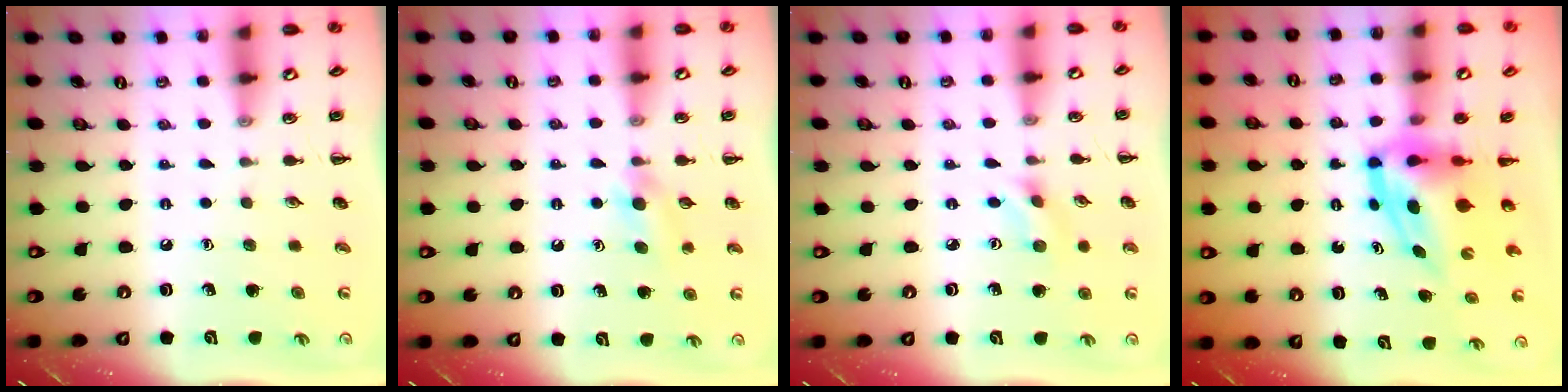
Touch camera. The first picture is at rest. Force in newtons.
{"total": 5.9, "press": 5.6, "slide": 1.9}
{"total": 2.6, "press": 2.4, "slide": 1.0}
{"total": 5.6, "press": 5.3, "slide": 1.5}